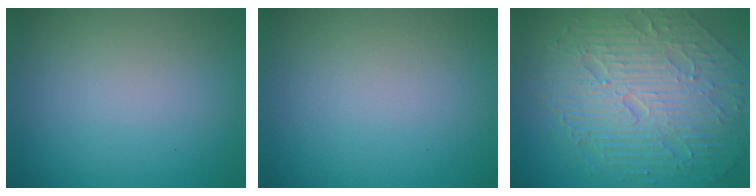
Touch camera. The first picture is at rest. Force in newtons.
{"total": 0.0}
{"total": 10.1, "press": 6.7, "slide": 7.6}